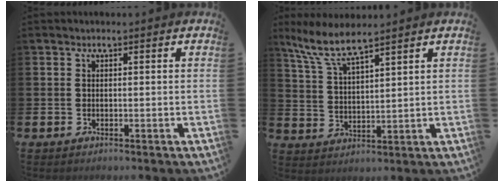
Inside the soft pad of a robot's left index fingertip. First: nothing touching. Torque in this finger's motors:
{"motor_torque": [0.01, -0.22, 0.63, 0.21]}